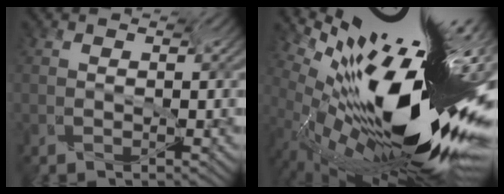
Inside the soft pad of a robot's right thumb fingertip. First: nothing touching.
{"total": 16.8, "force": [-4.5, 4.2, 15.7], "torque": [-0.268, -0.017, -0.080]}